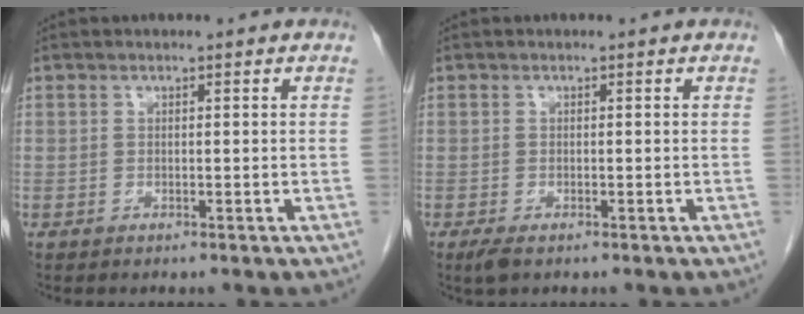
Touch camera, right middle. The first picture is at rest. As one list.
[{"total": 1.8, "force": [-1.2, 0.7, 1.2], "torque": [-0.027, -0.005, -0.017]}]